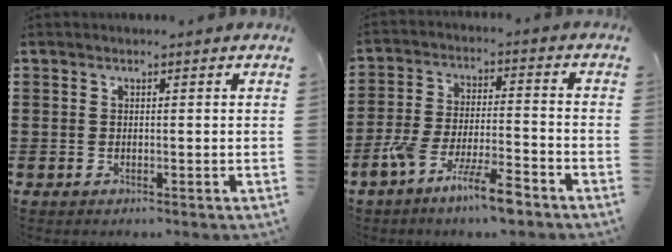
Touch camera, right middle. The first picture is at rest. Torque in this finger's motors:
{"motor_torque": [1.26, -0.88, 0.65, 0.21]}